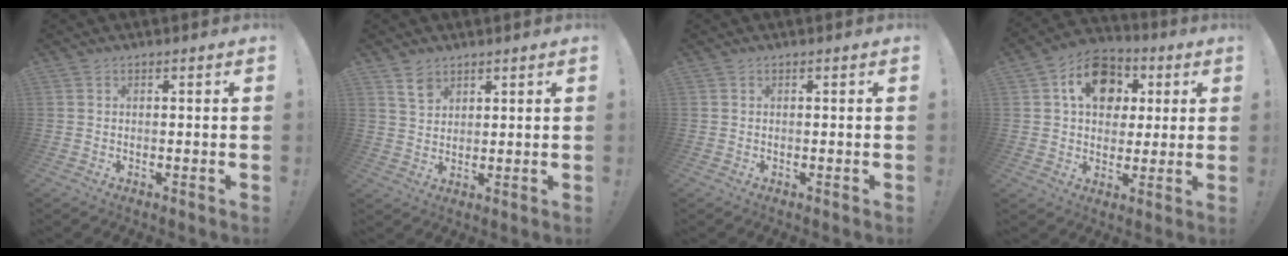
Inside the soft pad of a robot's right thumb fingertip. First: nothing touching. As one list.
[{"total": 4.8, "force": [3.4, 2.9, 1.8], "torque": [-0.023, -0.017, 0.063]}, {"total": 0.0}, {"total": 14.8, "force": [4.6, 11.4, 8.2], "torque": [-0.116, -0.002, 0.089]}]